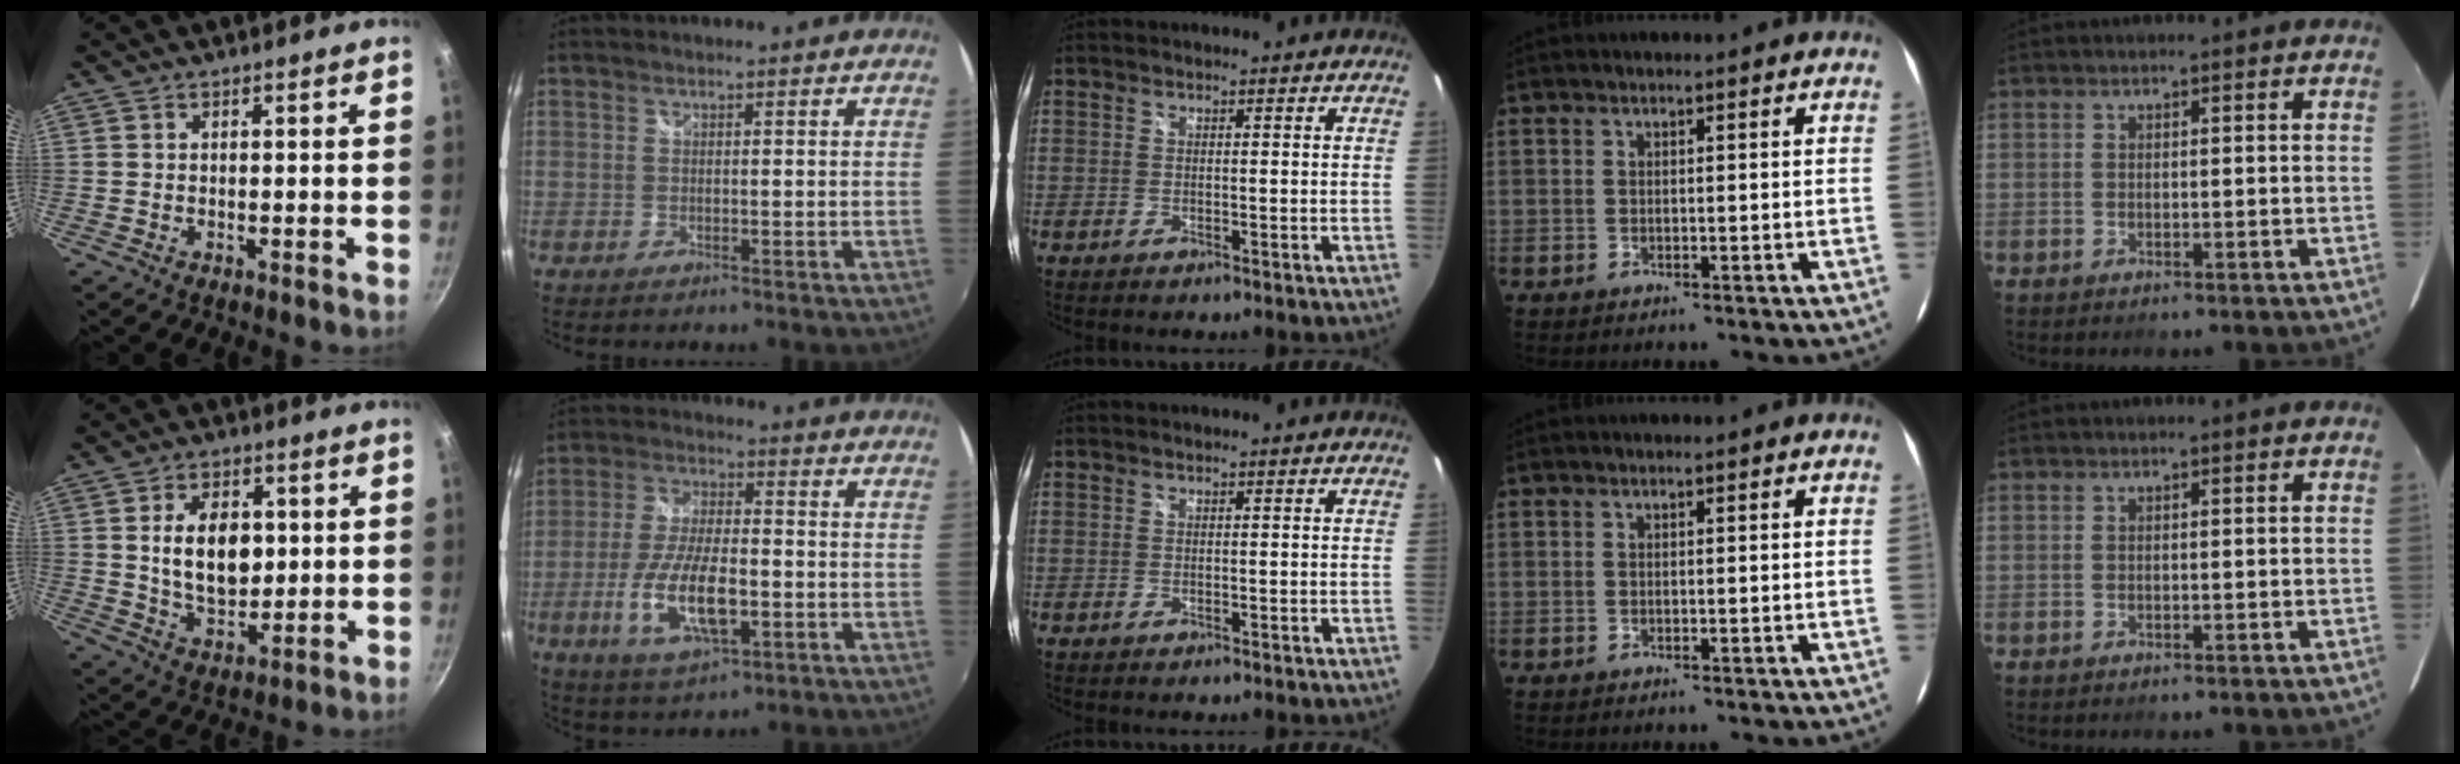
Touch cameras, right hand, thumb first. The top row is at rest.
{"thumb": {"total": 11.7, "force": [1.5, 7.6, 8.7], "torque": [-0.119, -0.011, 0.030]}, "index": {"total": 13.7, "force": [-3.9, 5.2, 12.0], "torque": [-0.244, -0.011, -0.068]}}